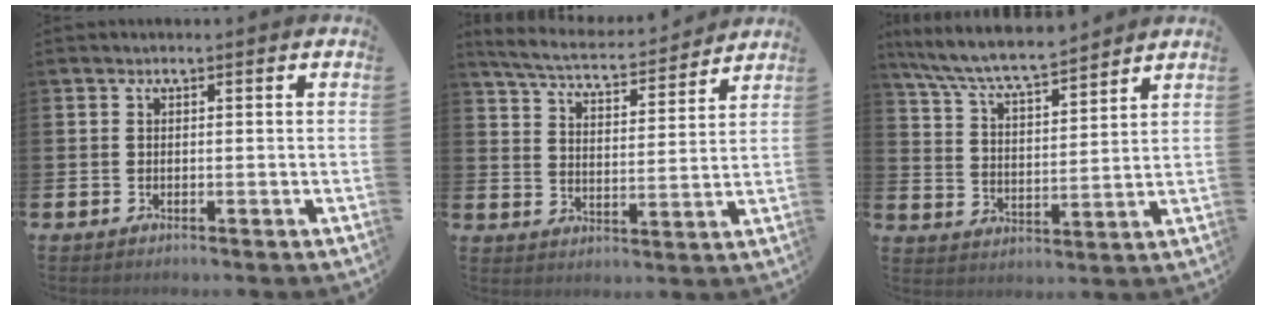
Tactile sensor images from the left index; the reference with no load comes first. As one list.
[{"total": 5.8, "force": [5.5, 0.9, 1.6], "torque": [-0.060, -0.040, 0.092]}, {"total": 7.7, "force": [7.3, 0.8, 2.5], "torque": [-0.077, -0.046, 0.127]}]